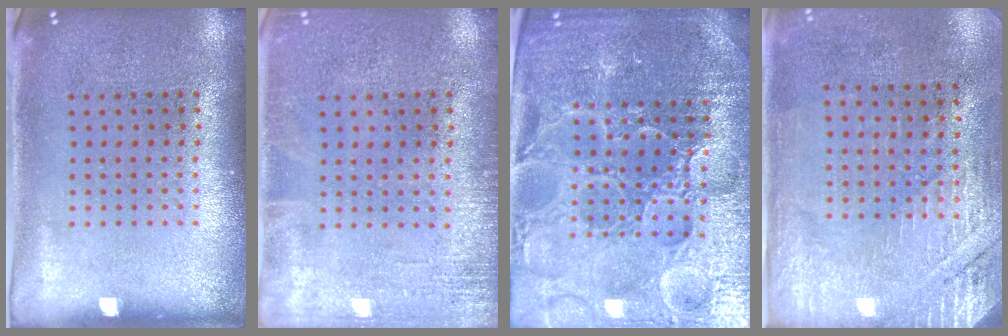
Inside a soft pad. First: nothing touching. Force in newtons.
{"total": 1.7, "press": 1.7, "slide": 0.3}
{"total": 5.5, "press": 5.1, "slide": 2.0}
{"total": 2.7, "press": 2.5, "slide": 1.1}